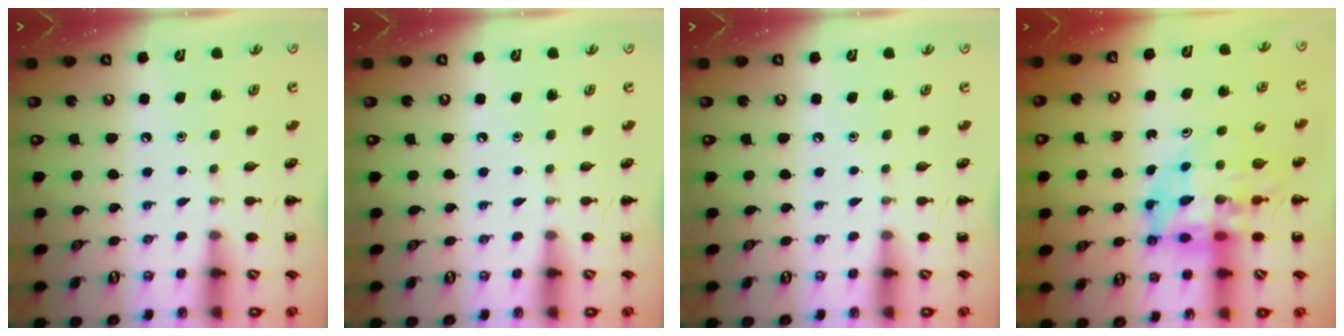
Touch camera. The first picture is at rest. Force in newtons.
{"total": 0.0}
{"total": 0.0}
{"total": 9.9, "press": 9.4, "slide": 3.1}